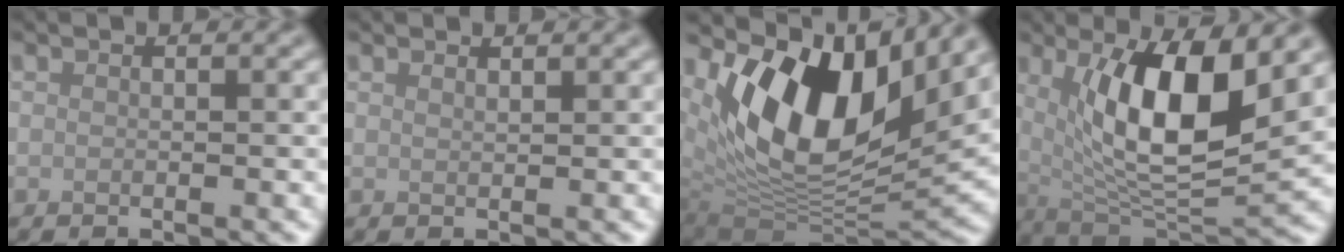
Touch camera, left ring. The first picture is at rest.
{"total": 0.7, "force": [0.7, 0.1, 0.2], "torque": [0.001, -0.001, 0.012]}
{"total": 13.6, "force": [5.6, 7.4, 10.0], "torque": [-0.177, -0.004, 0.106]}
{"total": 10.0, "force": [2.6, 3.5, 9.0], "torque": [-0.152, -0.018, 0.052]}